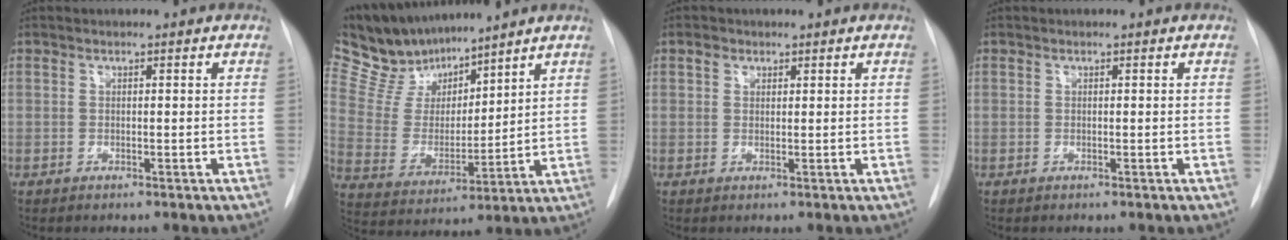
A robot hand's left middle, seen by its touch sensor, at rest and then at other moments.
{"total": 12.8, "force": [11.4, 4.2, 4.2], "torque": [-0.094, 0.015, 0.225]}
{"total": 1.4, "force": [0.8, 1.1, 0.3], "torque": [-0.002, 0.005, 0.012]}
{"total": 0.0}